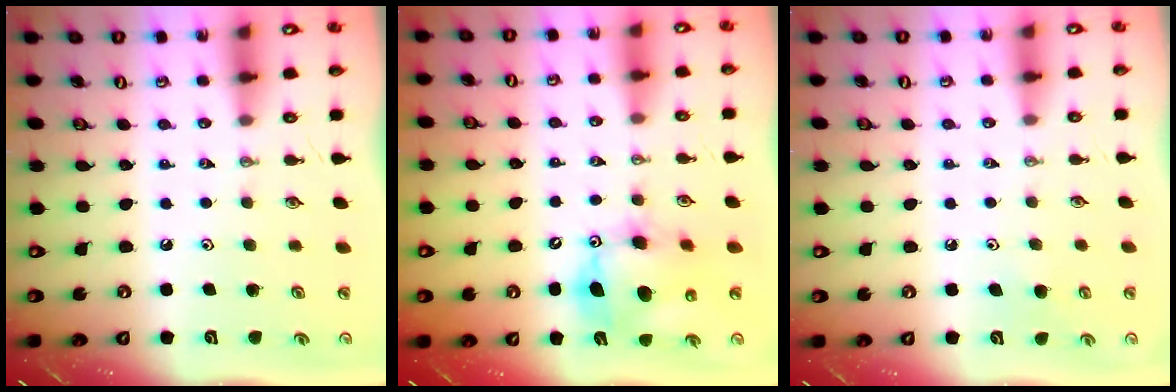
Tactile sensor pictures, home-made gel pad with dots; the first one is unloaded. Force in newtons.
{"total": 12.7, "press": 12.5, "slide": 2.4}
{"total": 4.5, "press": 4.5, "slide": 0.4}